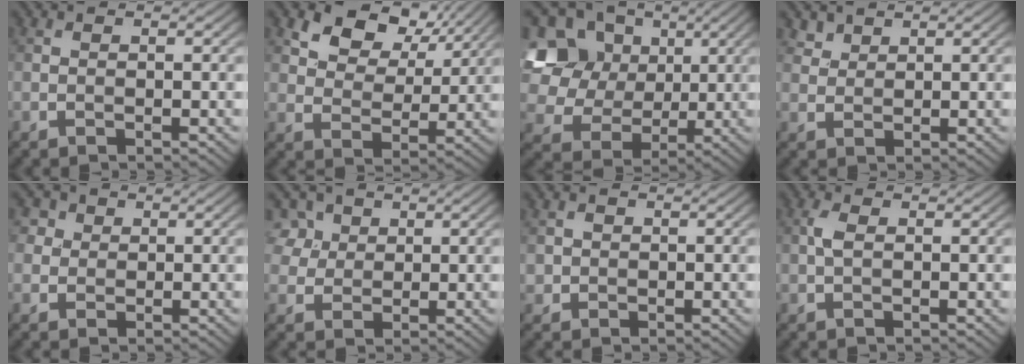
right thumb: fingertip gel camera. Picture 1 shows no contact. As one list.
[{"total": 8.2, "force": [4.9, 5.0, 4.4], "torque": [-0.089, -0.005, 0.084]}, {"total": 15.1, "force": [4.6, 12.5, 7.0], "torque": [-0.255, 0.050, 0.106]}, {"total": 1.9, "force": [1.6, 0.8, 0.4], "torque": [-0.014, 0.001, 0.040]}, {"total": 3.4, "force": [1.5, 2.8, 1.1], "torque": [-0.043, 0.000, 0.026]}, {"total": 5.3, "force": [2.6, 4.1, 2.0], "torque": [-0.082, 0.000, 0.055]}, {"total": 1.2, "force": [0.0, 1.2, 0.2], "torque": [-0.005, -0.005, 0.000]}, {"total": 1.5, "force": [0.2, 0.5, 1.4], "torque": [-0.039, 0.007, 0.001]}]